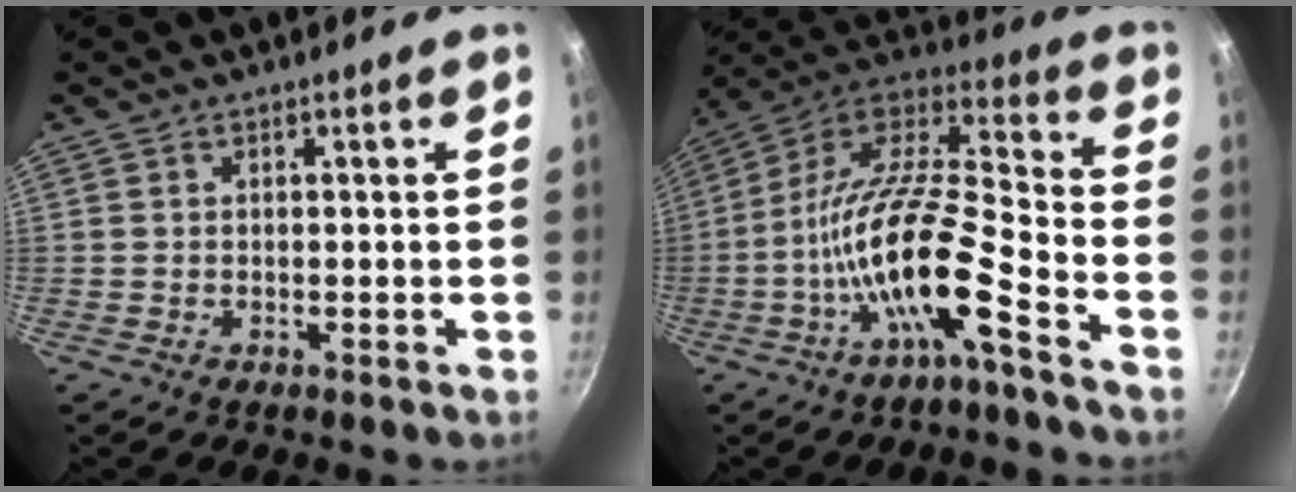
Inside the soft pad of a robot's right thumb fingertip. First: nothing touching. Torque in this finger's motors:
{"motor_torque": [3.20, 1.81, 1.81, -0.96, 0.62]}